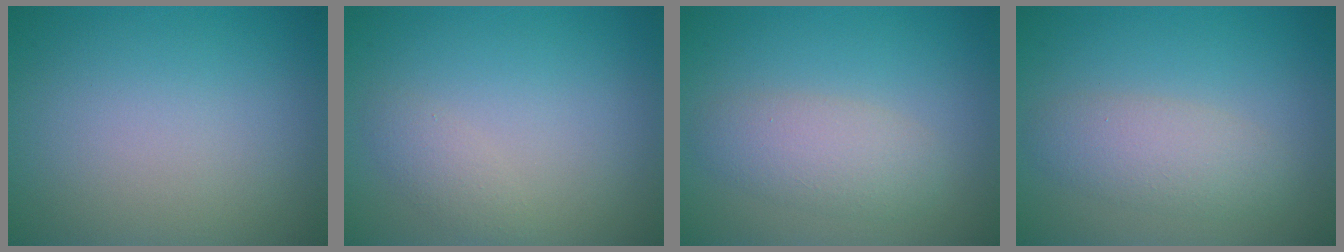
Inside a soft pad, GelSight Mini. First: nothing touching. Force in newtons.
{"total": 1.3, "press": 1.3, "slide": 0.1}
{"total": 3.2, "press": 3.2, "slide": 0.2}
{"total": 3.0, "press": 3.0, "slide": 0.2}